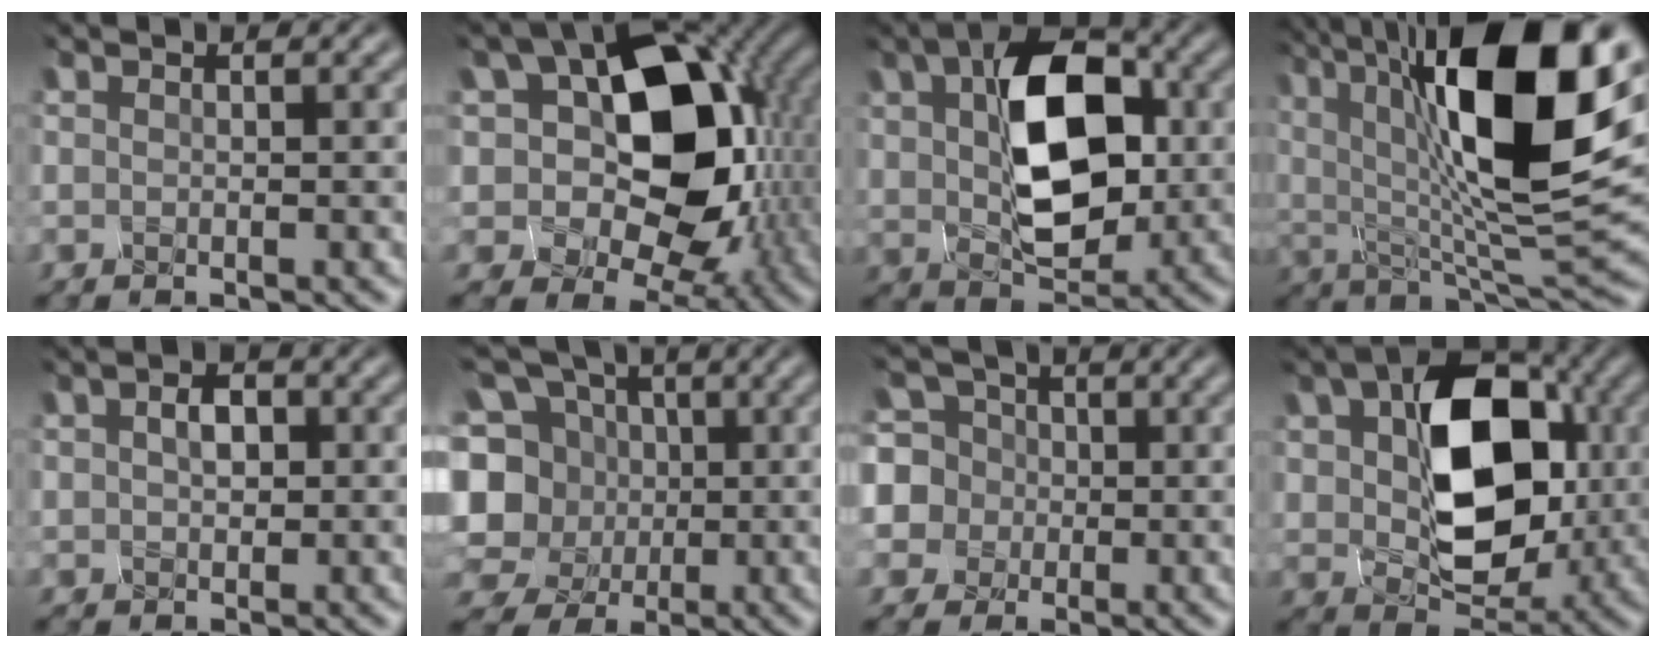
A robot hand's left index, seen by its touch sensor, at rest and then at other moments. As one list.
[{"total": 14.5, "force": [1.3, 9.5, 10.9], "torque": [-0.138, 0.008, 0.014]}, {"total": 10.7, "force": [1.2, 6.3, 8.6], "torque": [-0.142, 0.007, 0.018]}, {"total": 16.2, "force": [5.0, 6.3, 14.1], "torque": [-0.227, 0.002, 0.074]}, {"total": 2.4, "force": [0.0, 1.7, 1.7], "torque": [-0.033, 0.004, -0.004]}, {"total": 12.4, "force": [-1.2, 11.1, 5.4], "torque": [-0.153, 0.031, -0.044]}, {"total": 8.8, "force": [2.0, 8.0, 3.1], "torque": [-0.080, 0.037, 0.017]}, {"total": 11.7, "force": [1.2, 7.6, 8.8], "torque": [-0.148, 0.001, 0.020]}]